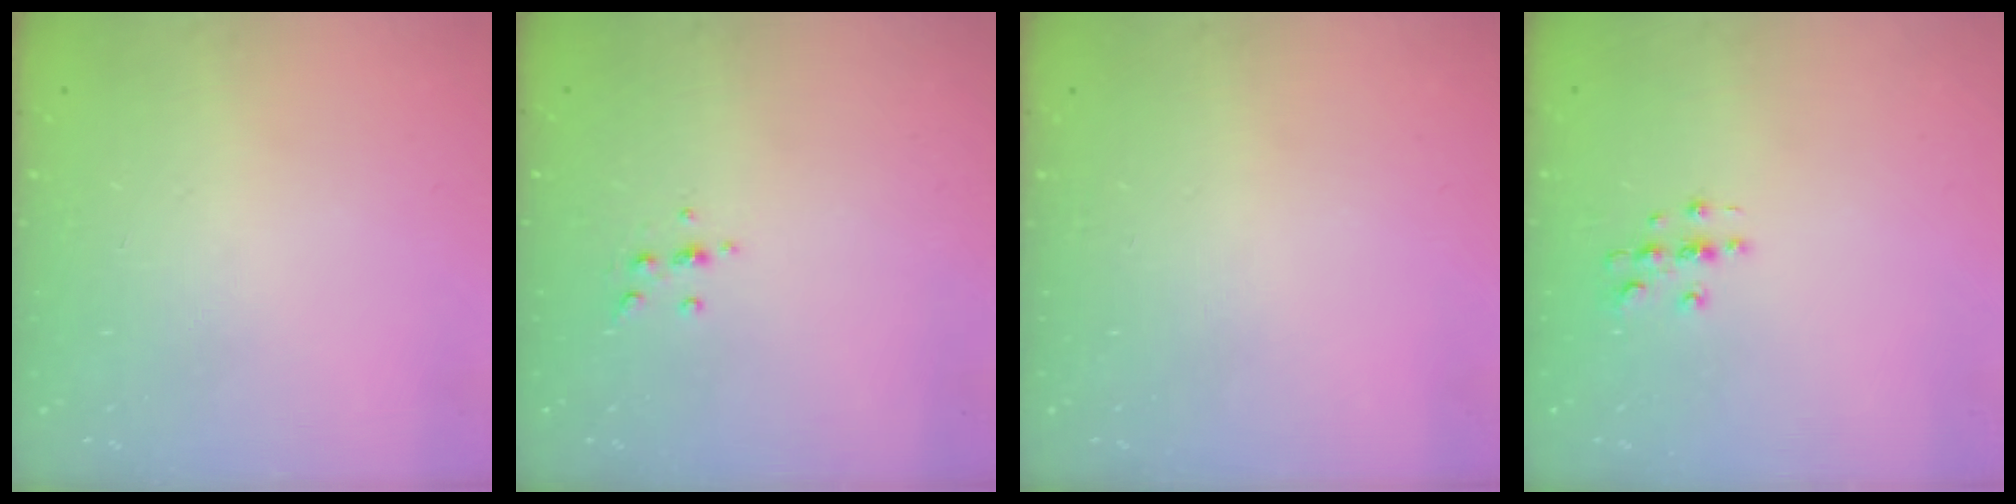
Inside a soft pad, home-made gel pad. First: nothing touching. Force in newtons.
{"total": 3.6, "press": 3.5, "slide": 0.9}
{"total": 0.0}
{"total": 2.8, "press": 2.8, "slide": 0.2}